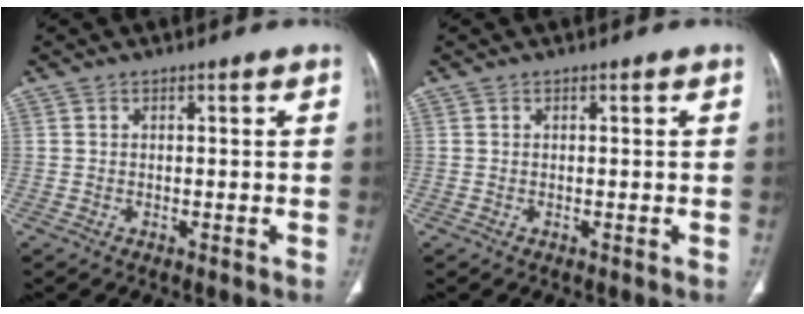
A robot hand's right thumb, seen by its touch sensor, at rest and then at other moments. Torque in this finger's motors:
{"motor_torque": [0.00, 0.00, 0.01, -0.01, 0.06]}